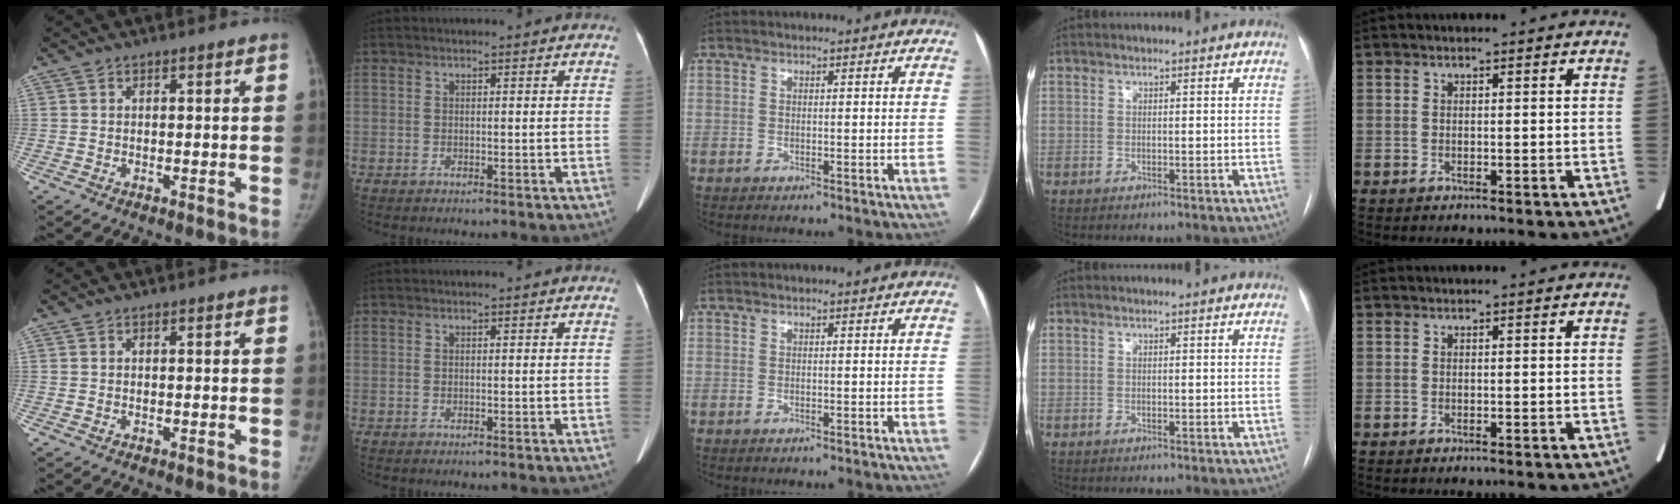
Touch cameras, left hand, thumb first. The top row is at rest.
{}